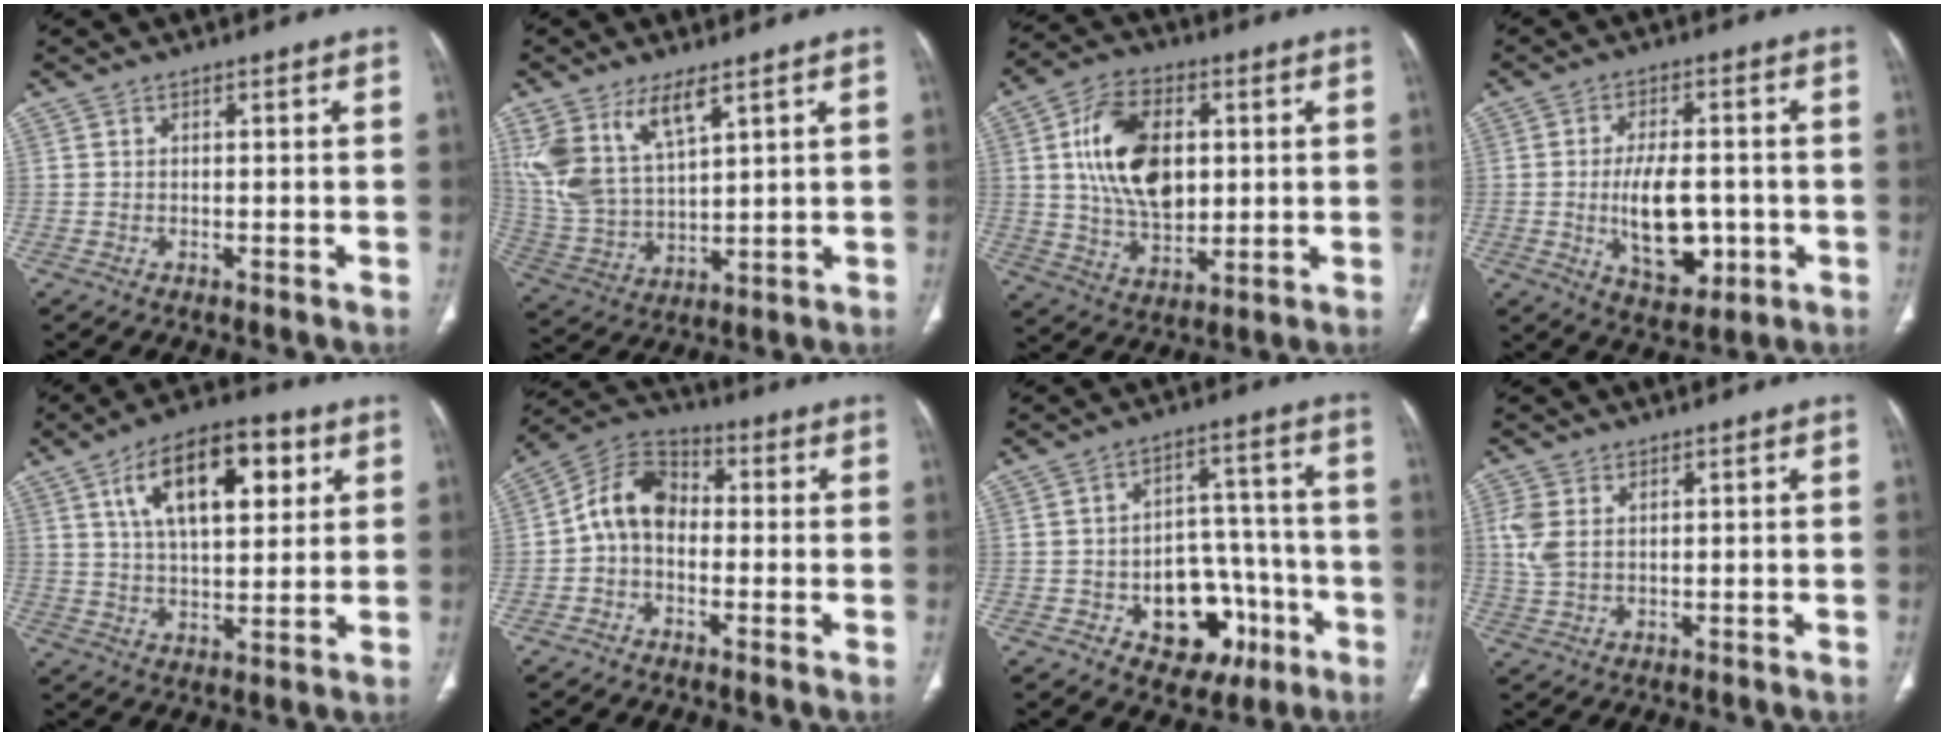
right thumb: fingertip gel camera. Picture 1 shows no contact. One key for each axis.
{"total": 13.2, "fx": 7.2, "fy": 5.8, "fz": 9.3, "tx": -0.190, "ty": -0.023, "tz": 0.160}
{"total": 16.6, "fx": 3.1, "fy": 10.4, "fz": 12.5, "tx": -0.197, "ty": -0.006, "tz": 0.057}
{"total": 11.9, "fx": -1.9, "fy": 6.3, "fz": 9.9, "tx": -0.141, "ty": 0.000, "tz": -0.018}
{"total": 17.2, "fx": 6.7, "fy": 8.2, "fz": 13.6, "tx": -0.191, "ty": -0.006, "tz": 0.108}
{"total": 9.3, "fx": -0.9, "fy": 6.7, "fz": 6.3, "tx": -0.095, "ty": 0.032, "tz": -0.035}
{"total": 14.8, "fx": -5.7, "fy": 10.1, "fz": 9.2, "tx": -0.076, "ty": 0.051, "tz": -0.067}
{"total": 5.2, "fx": 1.6, "fy": 3.3, "fz": 3.7, "tx": -0.091, "ty": 0.003, "tz": 0.036}